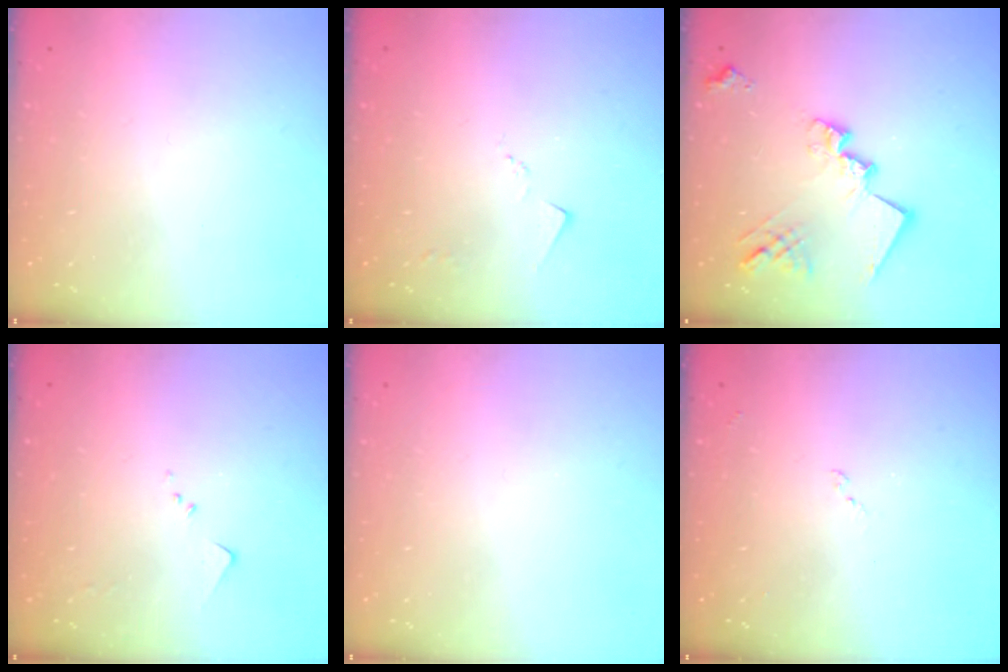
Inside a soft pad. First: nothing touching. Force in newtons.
{"total": 4.0, "press": 4.0, "slide": 0.4}
{"total": 16.6, "press": 16.6, "slide": 1.4}
{"total": 3.8, "press": 3.7, "slide": 0.5}
{"total": 0.0}
{"total": 8.0, "press": 7.9, "slide": 0.7}